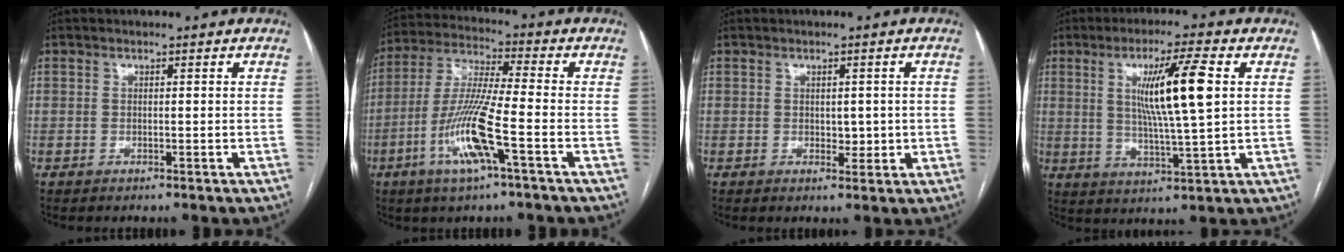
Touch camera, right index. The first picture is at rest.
{"total": 12.1, "force": [-4.6, 0.3, 11.2], "torque": [-0.234, -0.006, -0.093]}
{"total": 2.5, "force": [0.1, 1.6, 2.0], "torque": [-0.024, 0.002, 0.009]}
{"total": 11.0, "force": [2.6, -0.1, 10.7], "torque": [-0.188, -0.004, 0.045]}